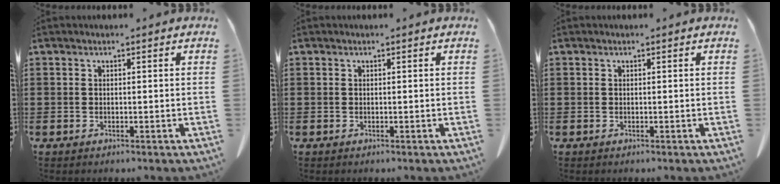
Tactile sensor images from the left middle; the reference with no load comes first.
{"total": 0.0}
{"total": 0.0}